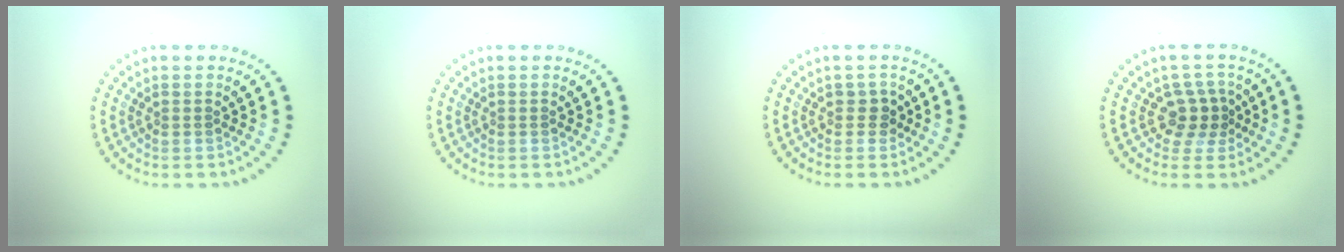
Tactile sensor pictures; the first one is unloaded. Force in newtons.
{"total": 0.0}
{"total": 1.2, "press": 1.0, "slide": 0.7}
{"total": 2.6, "press": 2.1, "slide": 1.6}